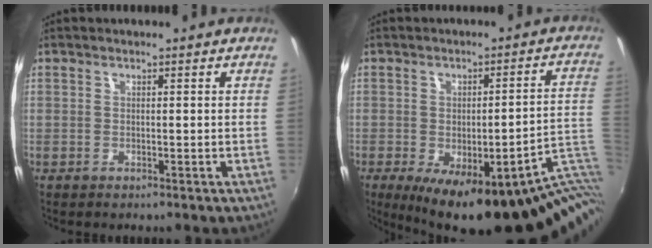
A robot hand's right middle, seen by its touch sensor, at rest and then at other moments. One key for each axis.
{"total": 22.7, "fx": -11.9, "fy": 6.6, "fz": 18.1, "tx": -0.215, "ty": -0.026, "tz": -0.143}